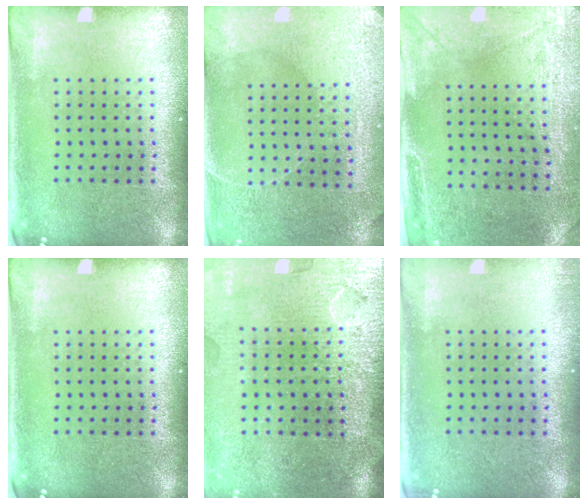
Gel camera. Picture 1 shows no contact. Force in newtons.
{"total": 3.0, "press": 2.9, "slide": 0.3}
{"total": 3.0, "press": 2.3, "slide": 1.8}
{"total": 0.0}
{"total": 4.3, "press": 3.7, "slide": 2.2}
{"total": 0.9, "press": 0.8, "slide": 0.3}